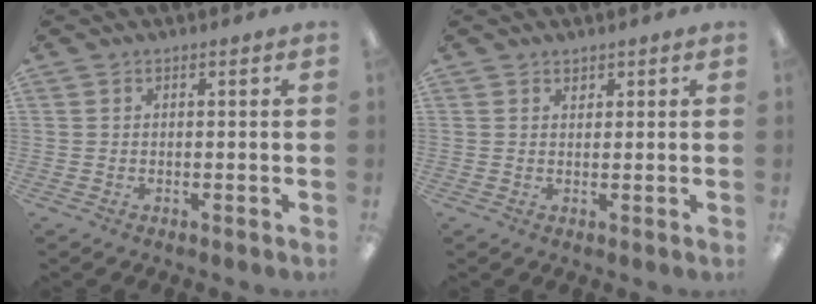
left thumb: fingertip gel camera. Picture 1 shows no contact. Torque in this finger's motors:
{"motor_torque": [0.08, 0.01, 0.25, -0.08, 0.01]}